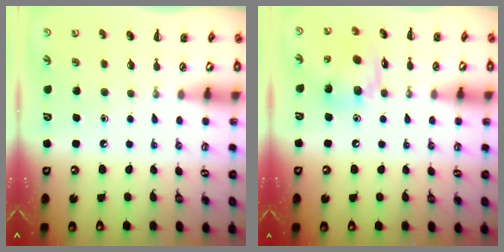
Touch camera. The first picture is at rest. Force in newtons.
{"total": 12.6, "press": 12.5, "slide": 1.5}